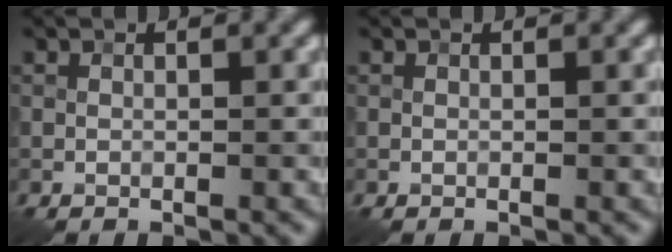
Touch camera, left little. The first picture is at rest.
{"total": 0.0}